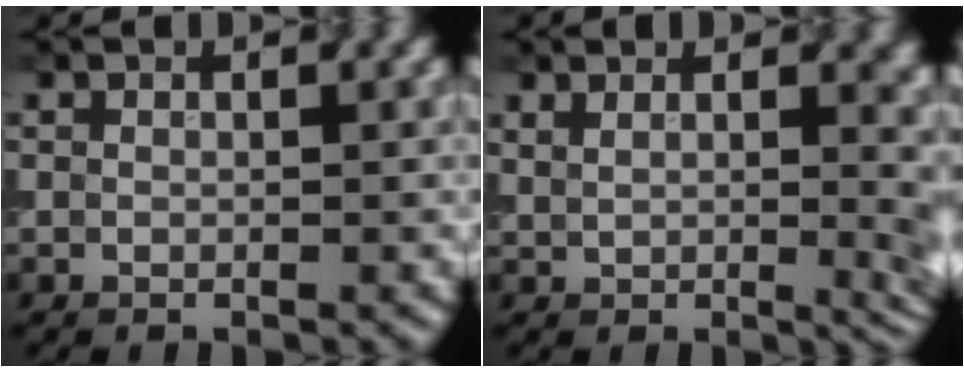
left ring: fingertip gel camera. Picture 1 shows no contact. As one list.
[{"total": 8.7, "force": [2.9, 4.6, 6.8], "torque": [-0.037, 0.026, 0.032]}]